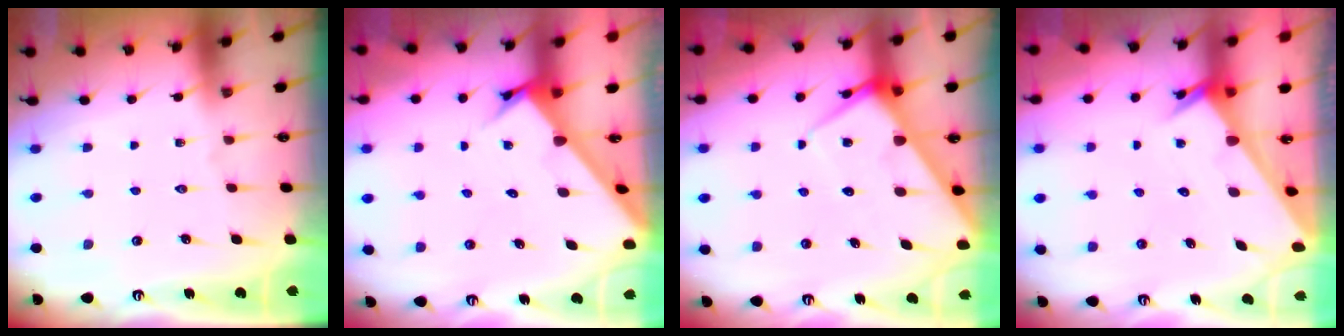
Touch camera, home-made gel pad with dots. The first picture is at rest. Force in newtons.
{"total": 2.7, "press": 2.7, "slide": 0.2}
{"total": 6.7, "press": 6.6, "slide": 0.6}
{"total": 2.1, "press": 2.1, "slide": 0.2}